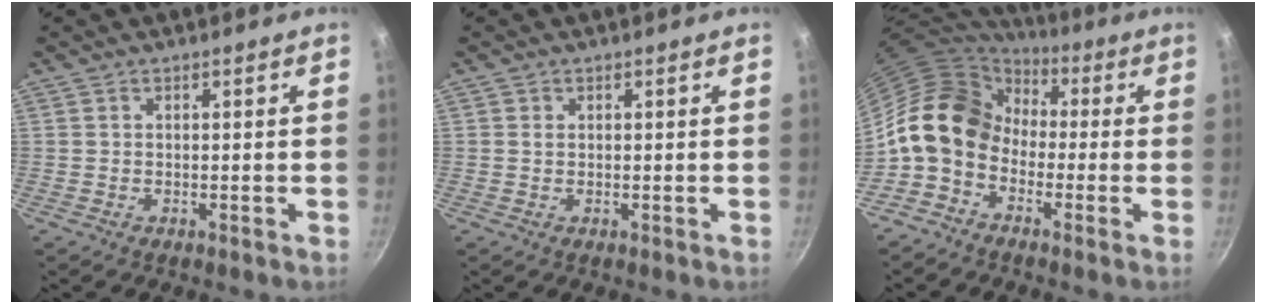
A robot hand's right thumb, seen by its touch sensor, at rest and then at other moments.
{"total": 0.8, "force": [0.2, 0.7, 0.3], "torque": [-0.004, 0.001, 0.001]}
{"total": 12.8, "force": [-0.2, 10.0, 7.9], "torque": [-0.105, 0.034, -0.027]}